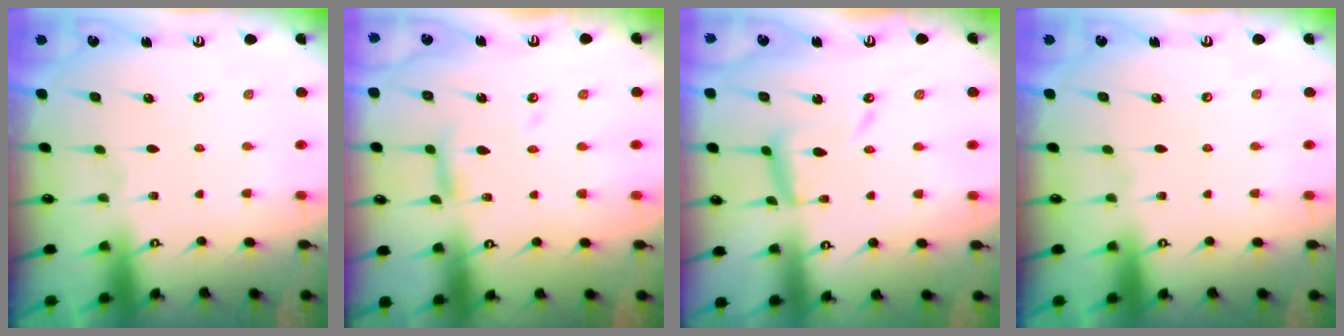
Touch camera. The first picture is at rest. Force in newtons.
{"total": 7.1, "press": 7.1, "slide": 0.5}
{"total": 11.5, "press": 11.5, "slide": 1.1}
{"total": 0.0}